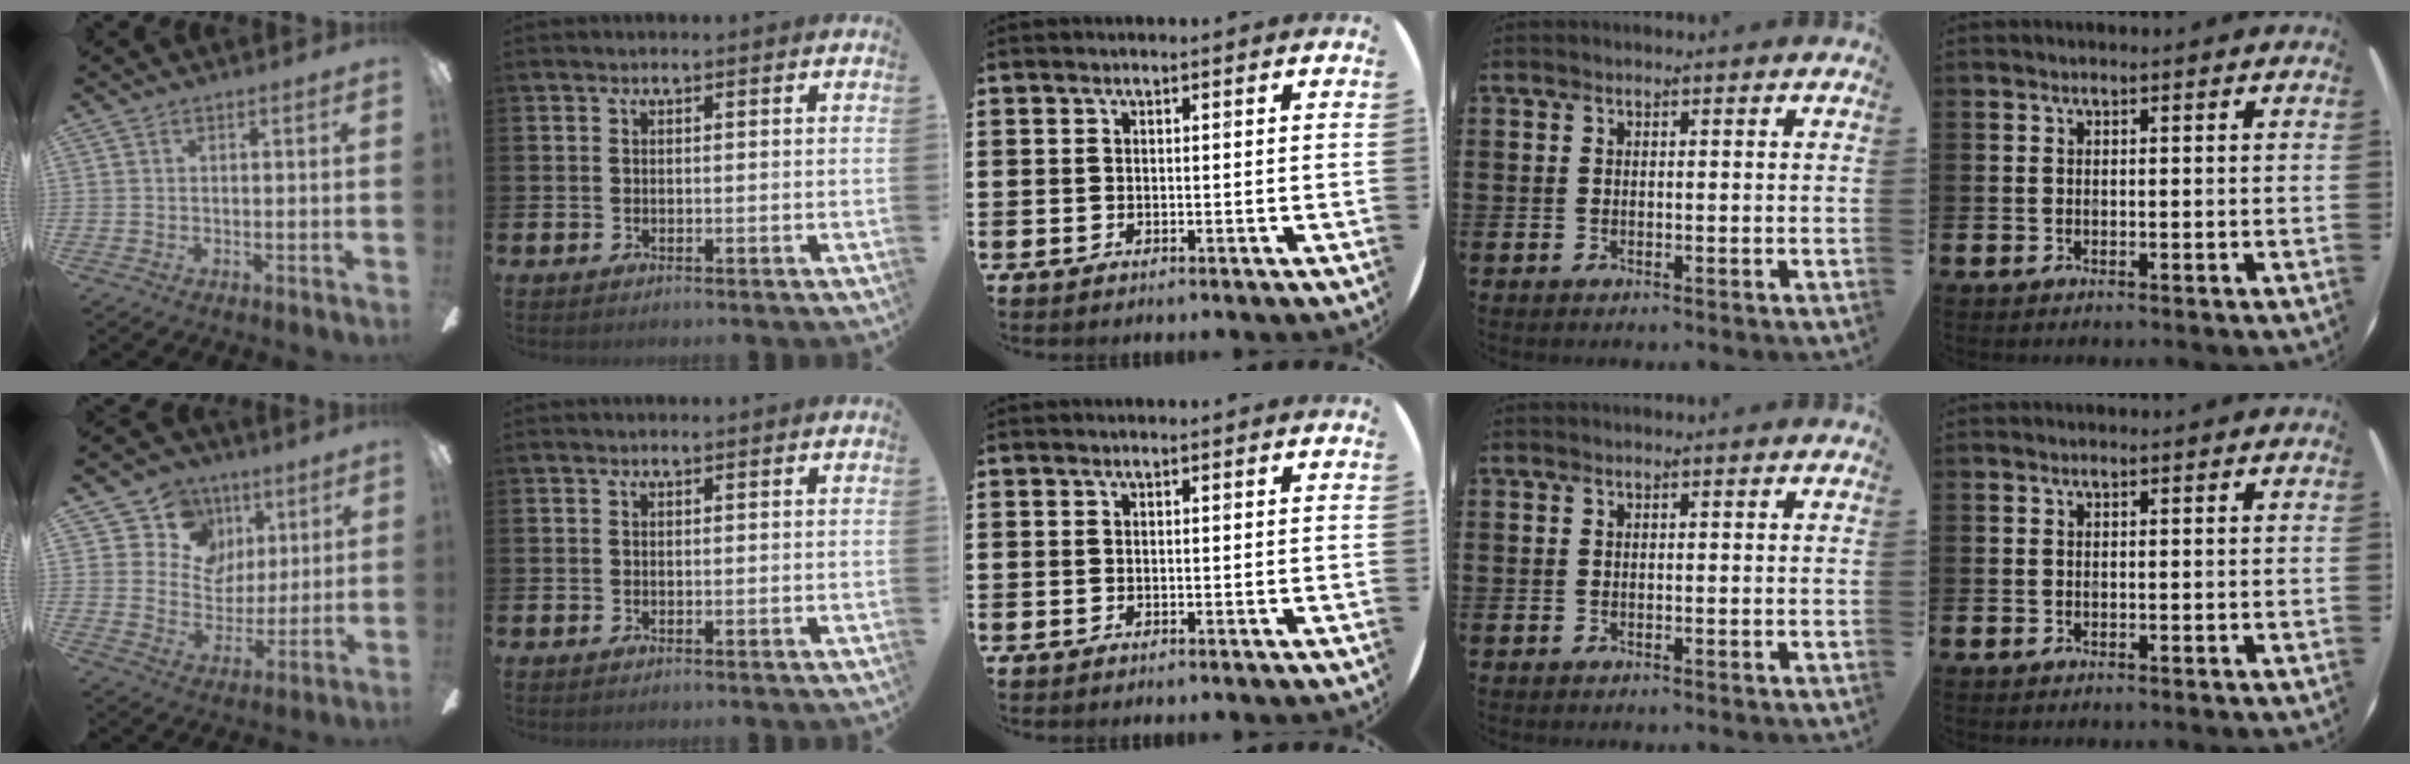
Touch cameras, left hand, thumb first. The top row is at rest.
{"thumb": {"total": 12.2, "force": [6.4, 10.2, 2.2], "torque": [-0.048, -0.041, 0.127]}}